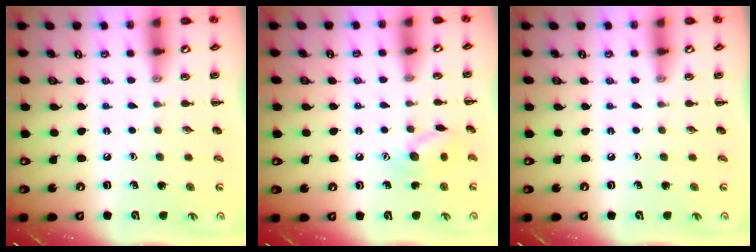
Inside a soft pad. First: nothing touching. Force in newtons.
{"total": 8.9, "press": 8.8, "slide": 1.0}
{"total": 0.0}